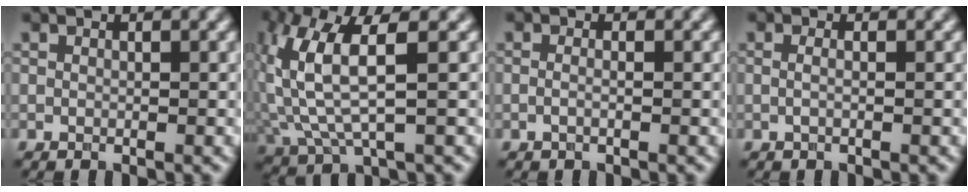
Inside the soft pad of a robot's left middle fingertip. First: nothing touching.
{"total": 7.4, "force": [1.4, 2.5, 6.9], "torque": [-0.161, 0.006, 0.029]}
{"total": 0.8, "force": [-0.2, 0.2, 0.8], "torque": [-0.016, -0.009, -0.008]}
{"total": 1.2, "force": [0.2, 0.5, 1.0], "torque": [-0.011, -0.011, -0.011]}